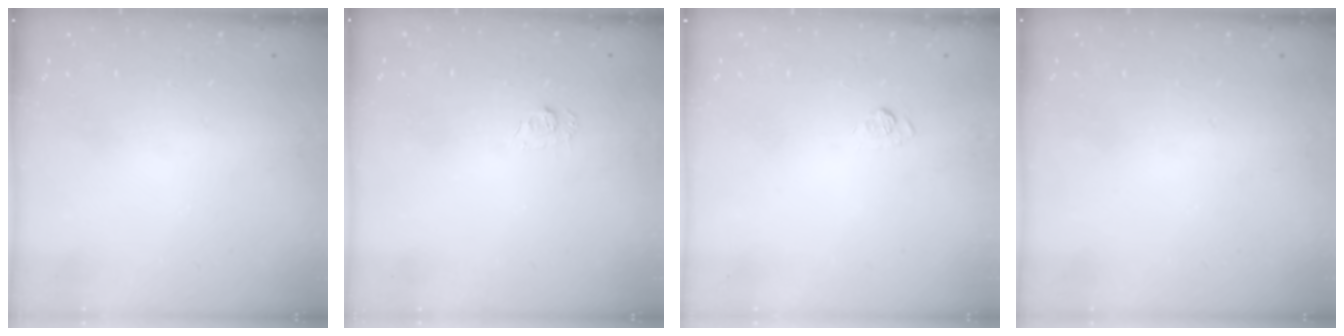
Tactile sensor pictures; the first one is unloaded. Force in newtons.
{"total": 5.5, "press": 5.4, "slide": 0.6}
{"total": 7.5, "press": 7.3, "slide": 1.4}
{"total": 0.0}